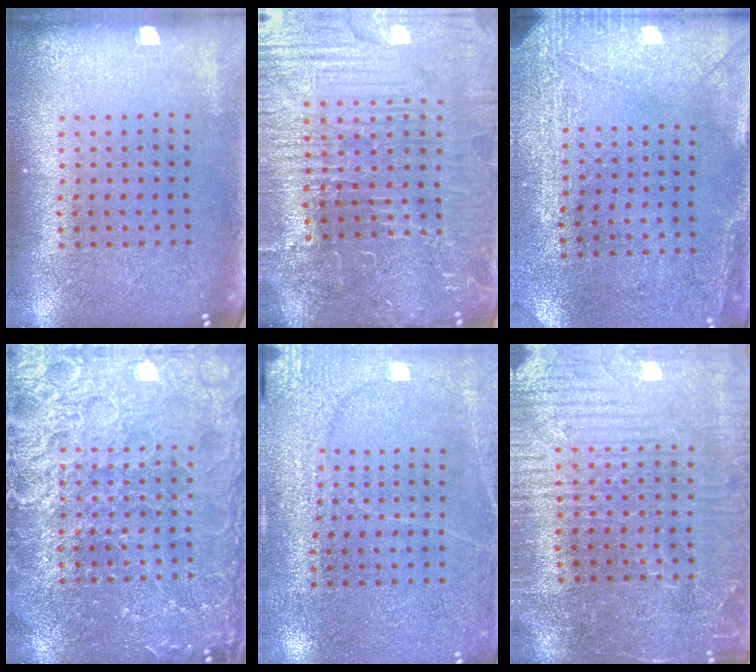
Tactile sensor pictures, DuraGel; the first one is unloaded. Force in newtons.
{"total": 6.1, "press": 5.5, "slide": 2.5}
{"total": 2.9, "press": 2.4, "slide": 1.6}
{"total": 7.0, "press": 6.9, "slide": 0.8}
{"total": 2.8, "press": 2.7, "slide": 0.7}
{"total": 4.2, "press": 3.9, "slide": 1.5}